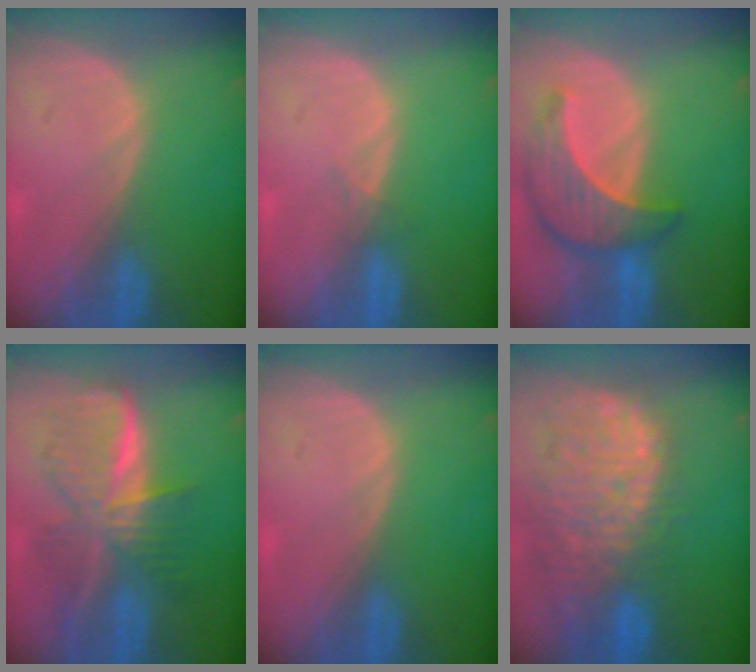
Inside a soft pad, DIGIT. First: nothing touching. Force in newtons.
{"total": 0.7, "press": 0.7, "slide": 0.2}
{"total": 8.7, "press": 7.9, "slide": 3.7}
{"total": 9.4, "press": 9.4, "slide": 0.6}
{"total": 0.0}
{"total": 14.0, "press": 11.7, "slide": 7.7}